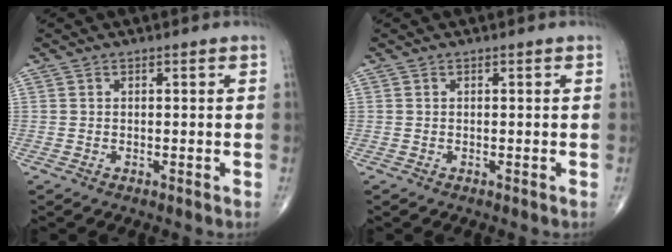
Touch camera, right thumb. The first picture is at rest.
{"total": 0.0}